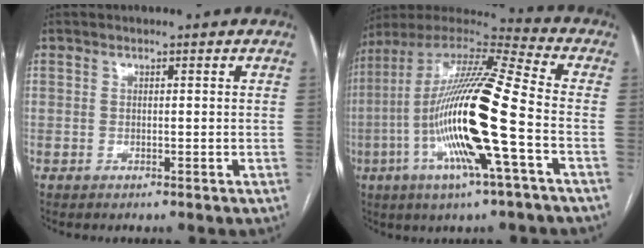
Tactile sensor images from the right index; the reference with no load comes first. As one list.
[{"total": 21.3, "force": [-4.9, 1.1, 20.7], "torque": [-0.414, -0.012, -0.097]}]